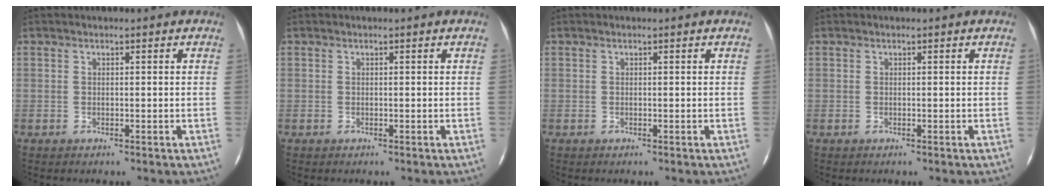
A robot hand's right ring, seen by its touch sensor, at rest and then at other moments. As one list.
[{"total": 0.0}, {"total": 0.0}, {"total": 0.0}]